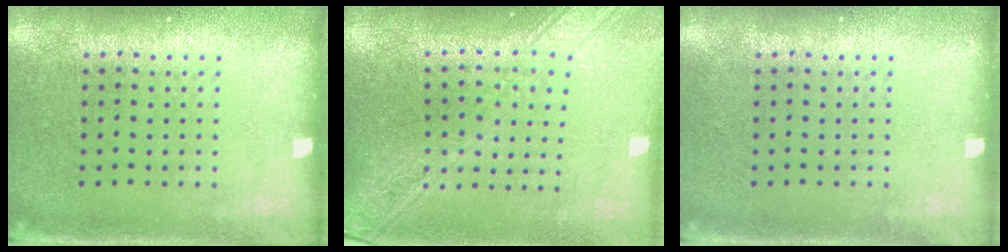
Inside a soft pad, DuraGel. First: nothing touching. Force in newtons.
{"total": 2.2, "press": 1.9, "slide": 1.2}
{"total": 0.0}